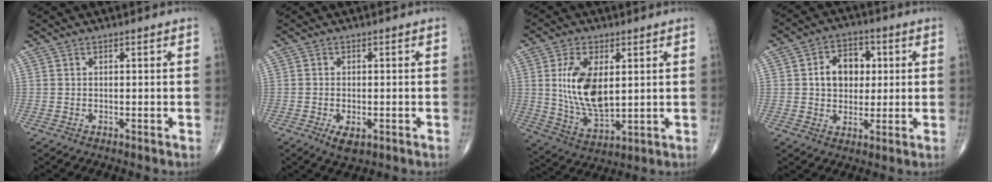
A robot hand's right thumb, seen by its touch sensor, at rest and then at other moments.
{"total": 3.6, "force": [-1.4, 1.8, 2.8], "torque": [-0.048, -0.003, -0.020]}
{"total": 13.2, "force": [2.3, 6.9, 11.1], "torque": [-0.202, -0.021, 0.052]}
{"total": 9.2, "force": [1.4, 7.0, 5.9], "torque": [-0.055, 0.010, 0.019]}